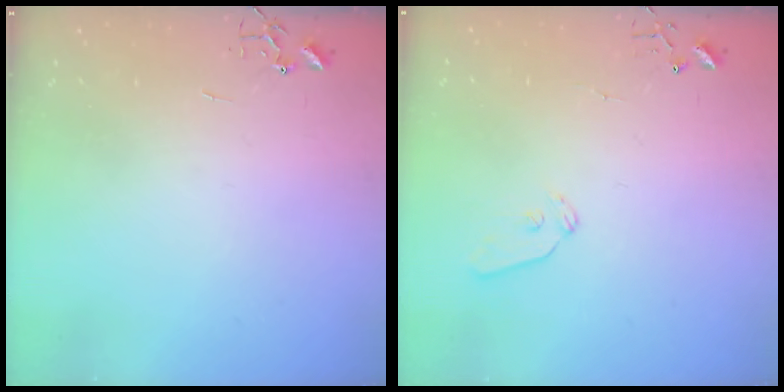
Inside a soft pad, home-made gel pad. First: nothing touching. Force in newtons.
{"total": 6.0, "press": 5.9, "slide": 0.8}